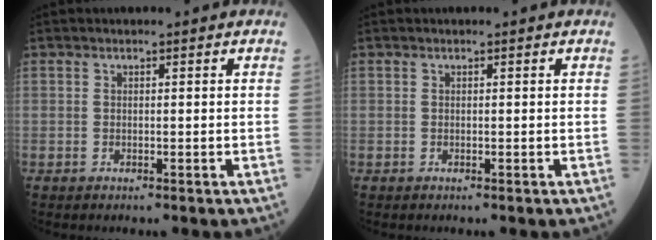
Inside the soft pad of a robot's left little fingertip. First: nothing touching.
{"total": 0.0}